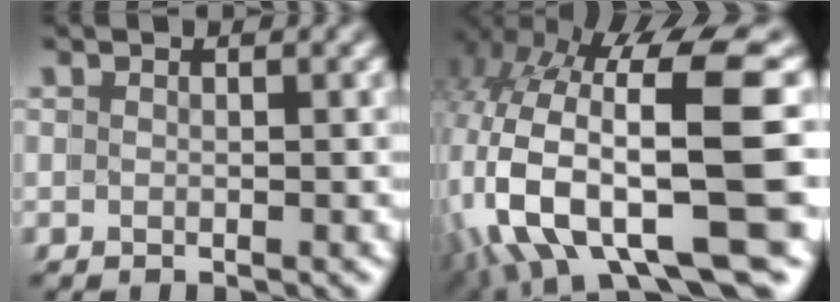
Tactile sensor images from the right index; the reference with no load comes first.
{"total": 13.6, "force": [-1.5, 6.8, 11.7], "torque": [-0.225, -0.039, 0.003]}